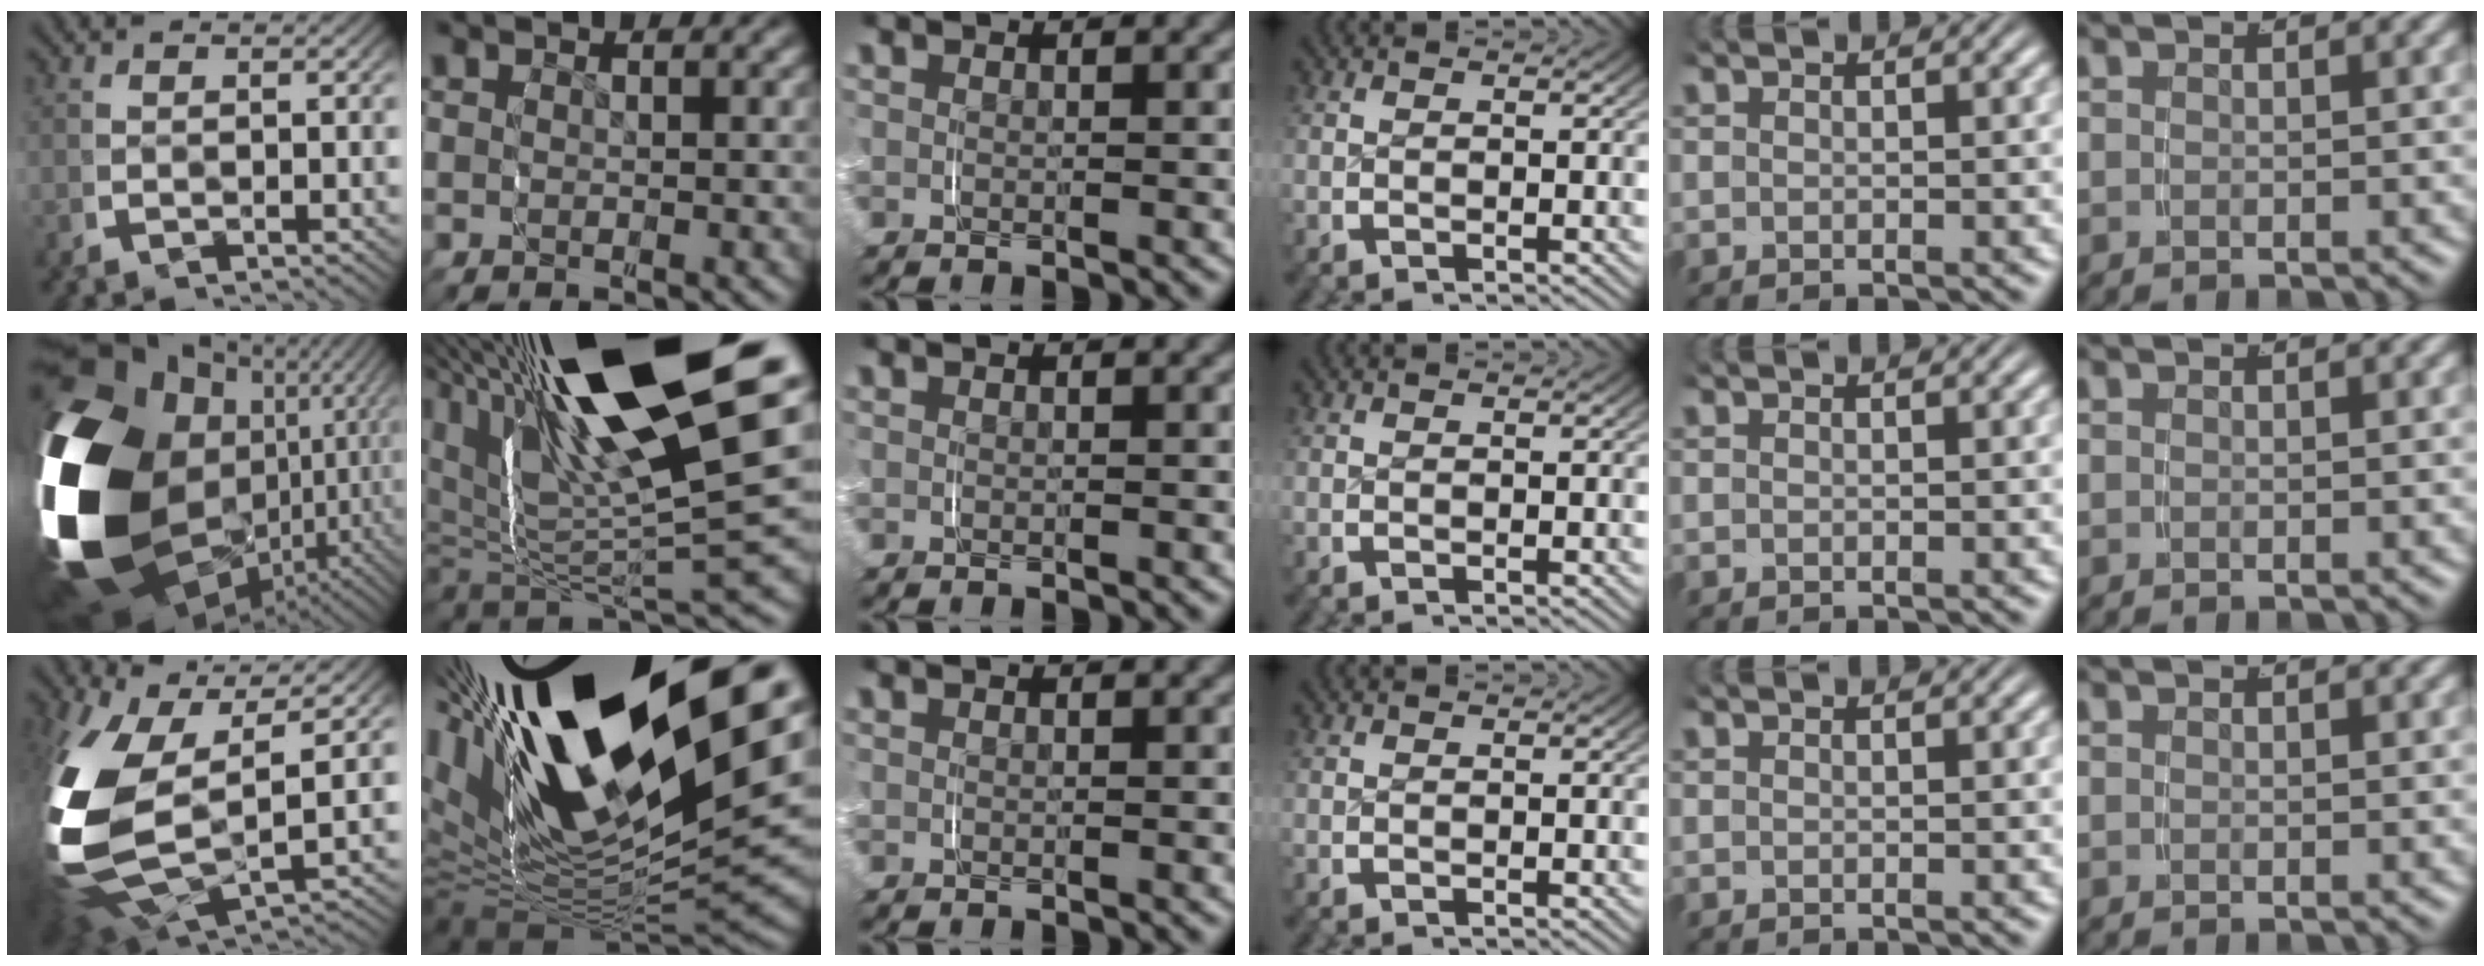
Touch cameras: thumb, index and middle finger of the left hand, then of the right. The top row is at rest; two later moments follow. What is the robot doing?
{"motion": "grasp_and_lifting", "object": "knife"}